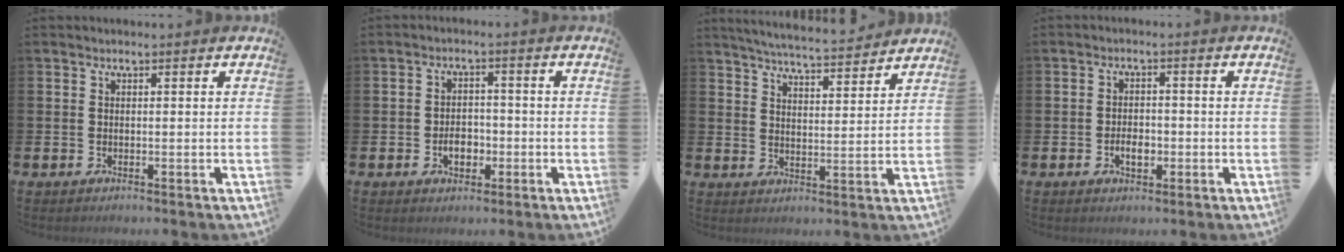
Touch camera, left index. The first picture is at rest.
{"total": 3.3, "force": [-1.1, 2.3, 2.2], "torque": [-0.023, -0.004, -0.026]}
{"total": 5.7, "force": [5.6, 0.1, 1.0], "torque": [-0.034, -0.038, 0.097]}
{"total": 2.9, "force": [-0.8, 1.9, 2.1], "torque": [-0.021, -0.005, -0.021]}